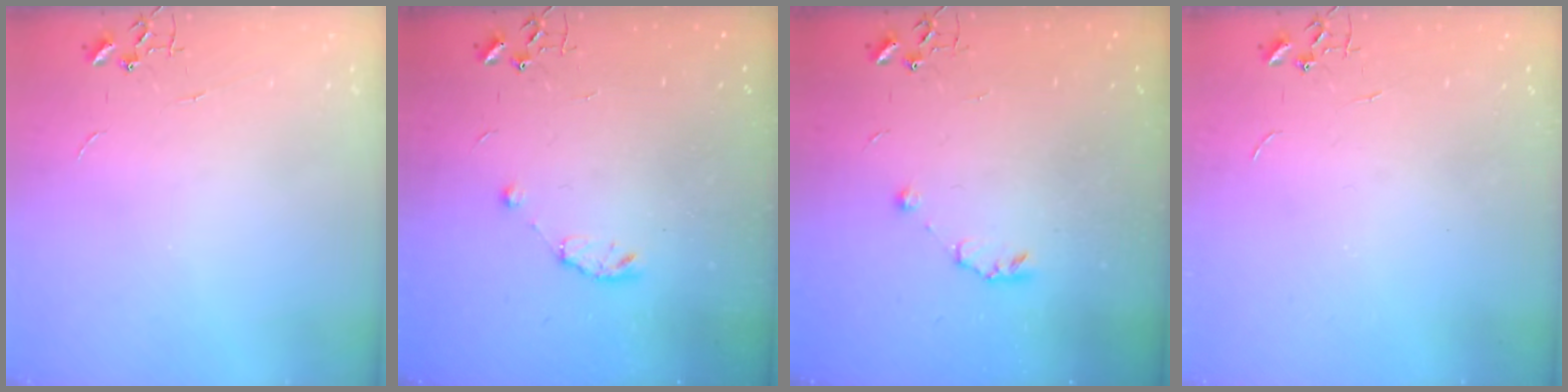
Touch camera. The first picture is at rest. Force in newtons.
{"total": 5.6, "press": 5.5, "slide": 0.7}
{"total": 6.0, "press": 6.0, "slide": 0.6}
{"total": 0.0}